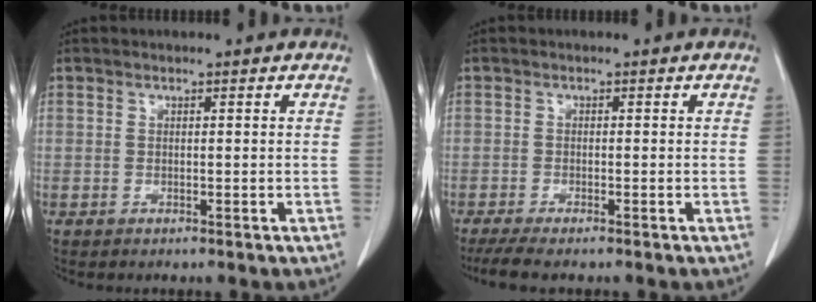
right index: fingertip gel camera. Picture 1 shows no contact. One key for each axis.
{"total": 4.5, "fx": -3.7, "fy": 0.3, "fz": 2.7, "tx": -0.042, "ty": -0.011, "tz": -0.060}